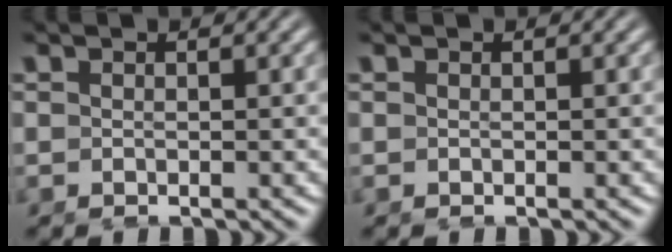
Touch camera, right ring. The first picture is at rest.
{"total": 0.0}